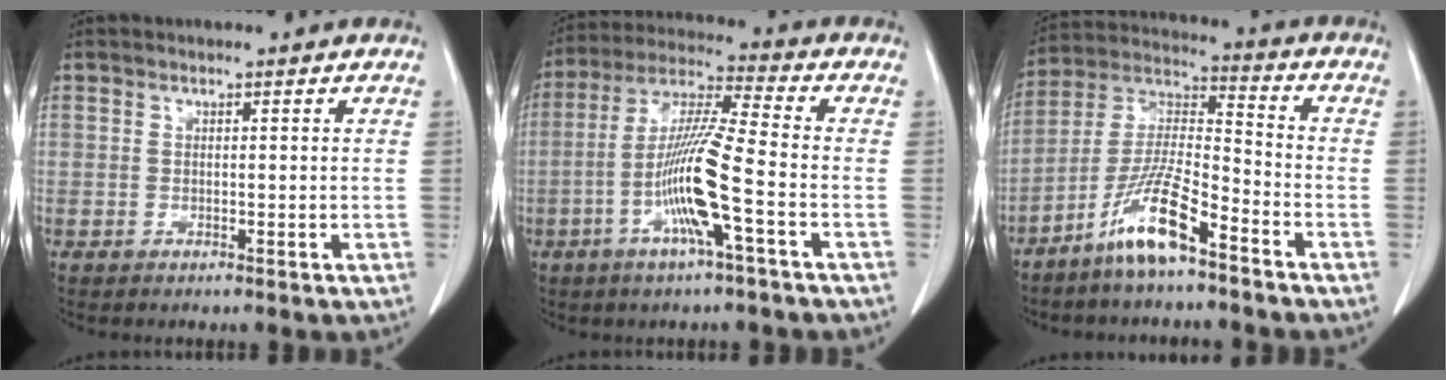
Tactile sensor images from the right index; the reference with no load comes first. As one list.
[{"total": 12.2, "force": [-3.9, -0.1, 11.5], "torque": [-0.233, -0.001, -0.080]}, {"total": 11.3, "force": [-7.3, 1.2, 8.6], "torque": [-0.177, -0.011, -0.145]}]